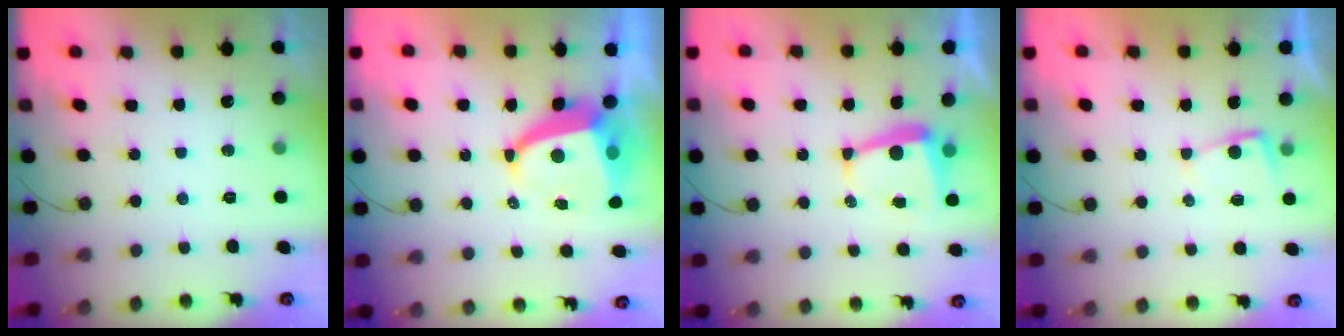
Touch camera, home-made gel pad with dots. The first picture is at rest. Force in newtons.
{"total": 9.1, "press": 9.0, "slide": 1.3}
{"total": 5.6, "press": 5.6, "slide": 0.5}
{"total": 2.0, "press": 2.0, "slide": 0.4}